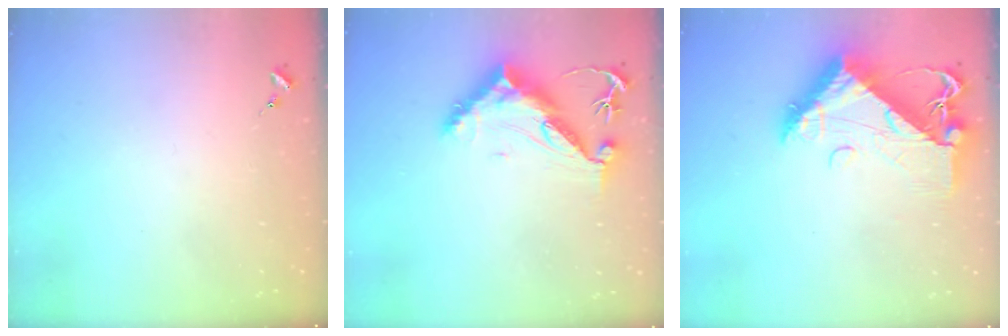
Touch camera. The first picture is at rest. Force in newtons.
{"total": 12.9, "press": 12.8, "slide": 0.9}
{"total": 13.2, "press": 13.2, "slide": 1.4}